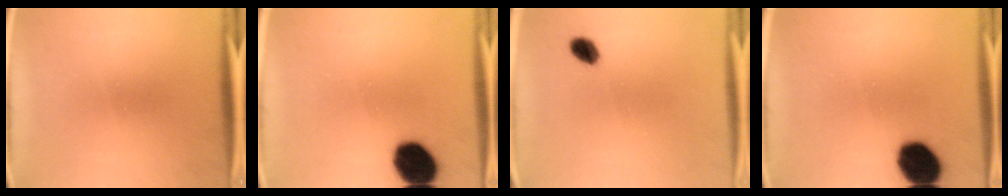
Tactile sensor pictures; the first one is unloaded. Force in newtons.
{"total": 13.1}
{"total": 3.6}
{"total": 13.1}